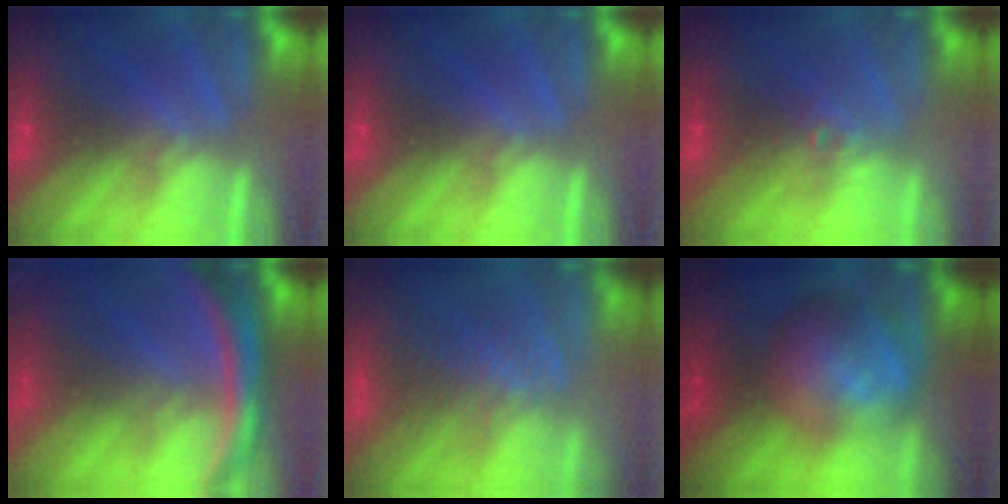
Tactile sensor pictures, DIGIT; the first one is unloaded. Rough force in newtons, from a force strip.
{"total": 0.0}
{"total": 2.1}
{"total": 9.2}
{"total": 3.0}
{"total": 7.1}